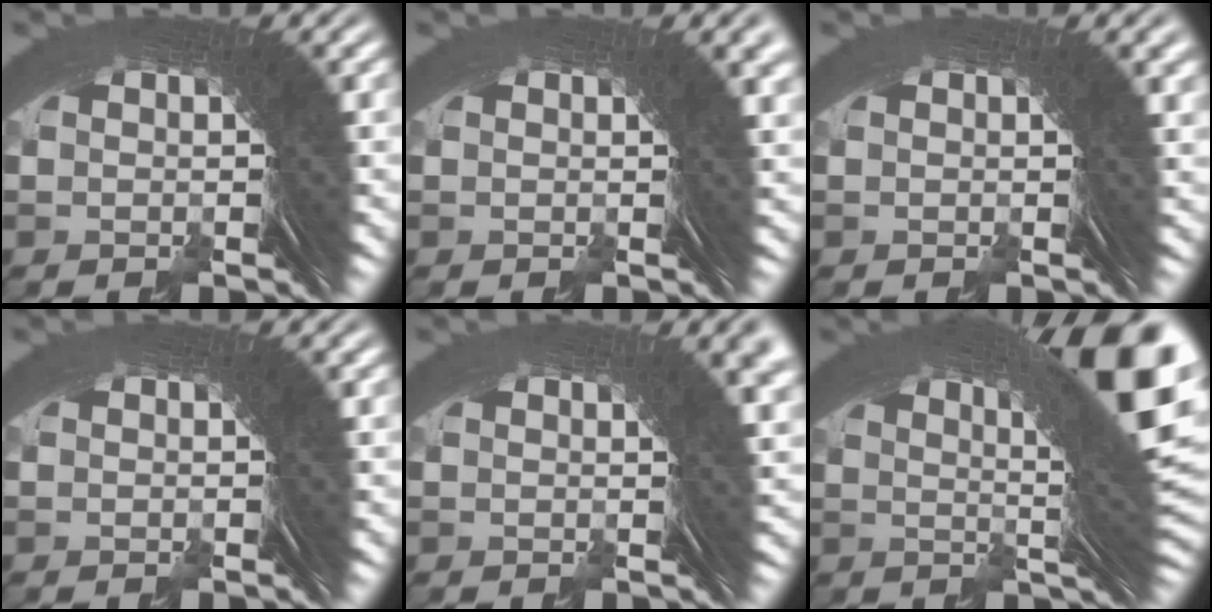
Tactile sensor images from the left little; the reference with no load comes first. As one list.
[{"total": 2.9, "force": [1.2, 0.3, 2.6], "torque": [-0.015, 0.011, 0.010]}, {"total": 1.7, "force": [0.7, 0.0, 1.6], "torque": [-0.010, 0.006, 0.006]}, {"total": 0.0}, {"total": 4.2, "force": [1.5, 0.7, 3.8], "torque": [-0.023, 0.014, 0.013]}, {"total": 14.8, "force": [4.6, 4.8, 13.3], "torque": [-0.145, 0.024, 0.059]}]